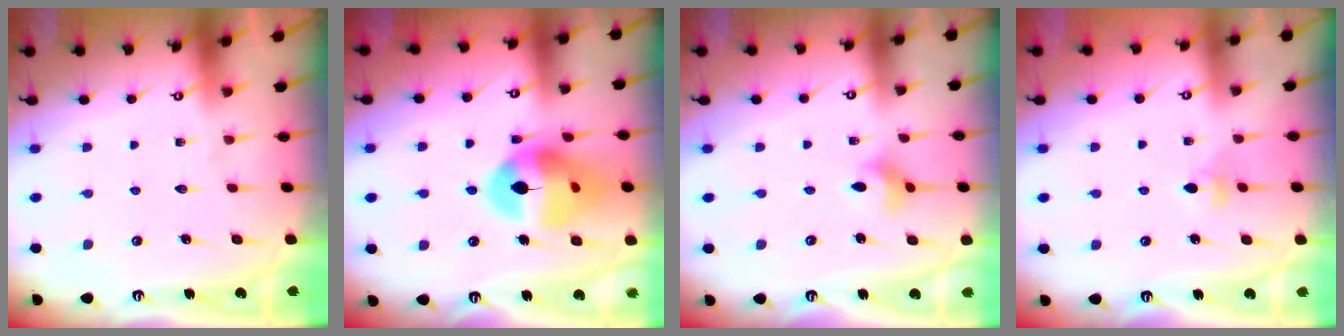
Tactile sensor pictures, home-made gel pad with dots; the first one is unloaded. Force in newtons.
{"total": 17.4, "press": 17.2, "slide": 2.0}
{"total": 4.3, "press": 4.3, "slide": 0.7}
{"total": 3.6, "press": 3.5, "slide": 0.9}